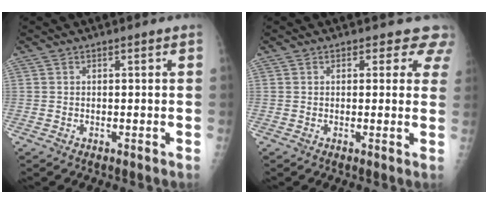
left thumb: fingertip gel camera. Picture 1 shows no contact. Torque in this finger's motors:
{"motor_torque": [0.10, 0.21, -0.07, -0.18, 0.02]}